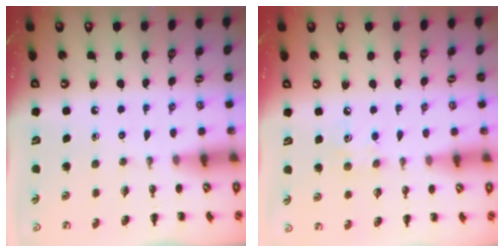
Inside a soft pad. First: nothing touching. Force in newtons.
{"total": 4.9, "press": 4.7, "slide": 1.0}